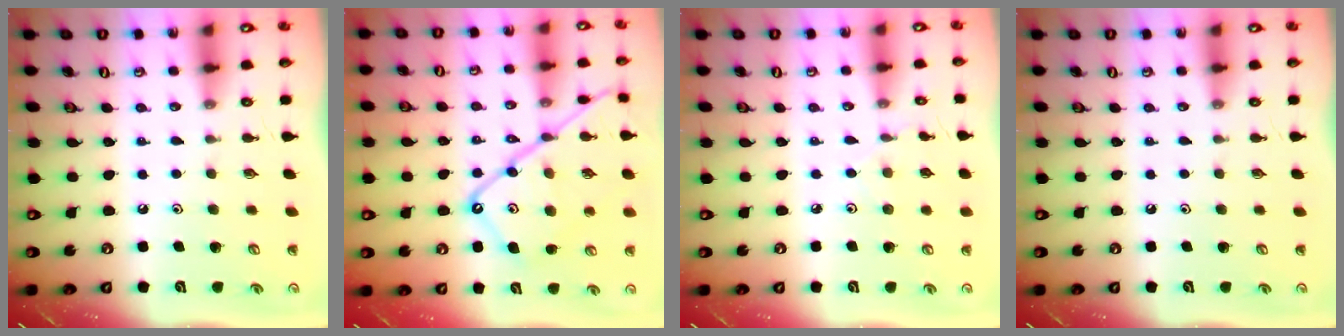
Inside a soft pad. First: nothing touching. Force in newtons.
{"total": 18.0, "press": 17.9, "slide": 1.9}
{"total": 2.2, "press": 2.2, "slide": 0.4}
{"total": 0.0}